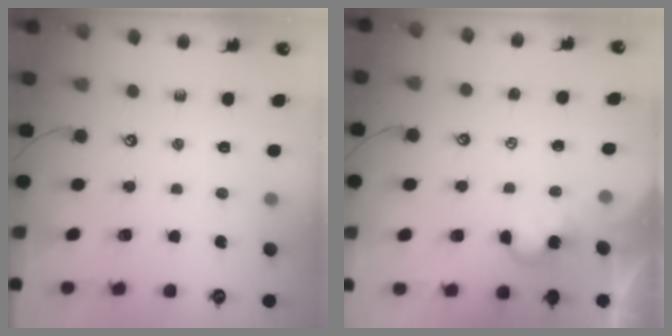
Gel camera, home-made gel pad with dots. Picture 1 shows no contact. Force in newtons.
{"total": 1.6, "press": 1.5, "slide": 0.2}